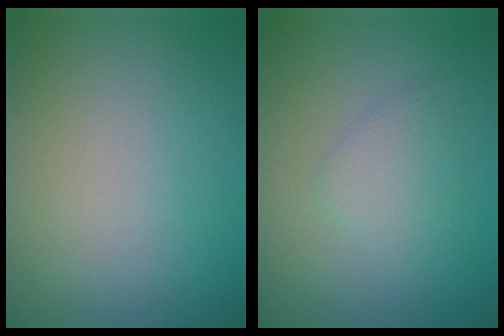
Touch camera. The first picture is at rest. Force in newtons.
{"total": 1.9, "press": 1.9, "slide": 0.2}